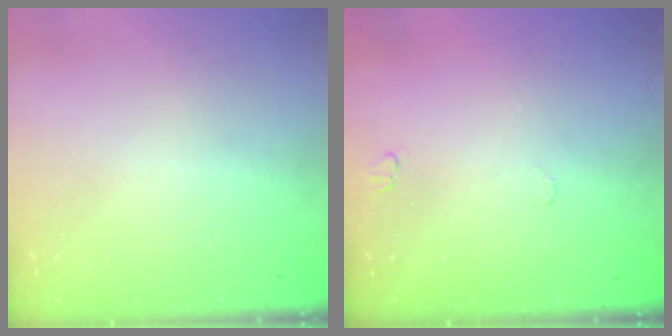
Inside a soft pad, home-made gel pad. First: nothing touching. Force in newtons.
{"total": 5.2, "press": 5.2, "slide": 0.5}